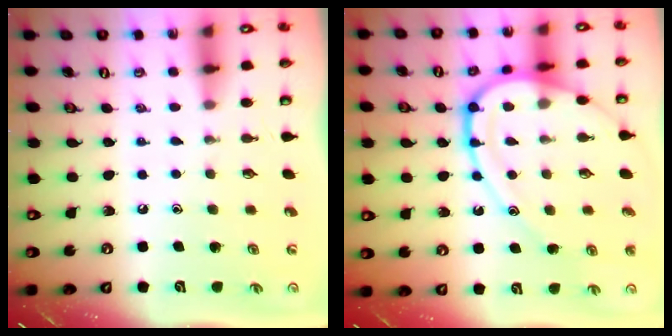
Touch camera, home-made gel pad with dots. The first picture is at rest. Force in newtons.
{"total": 15.7, "press": 15.6, "slide": 1.6}